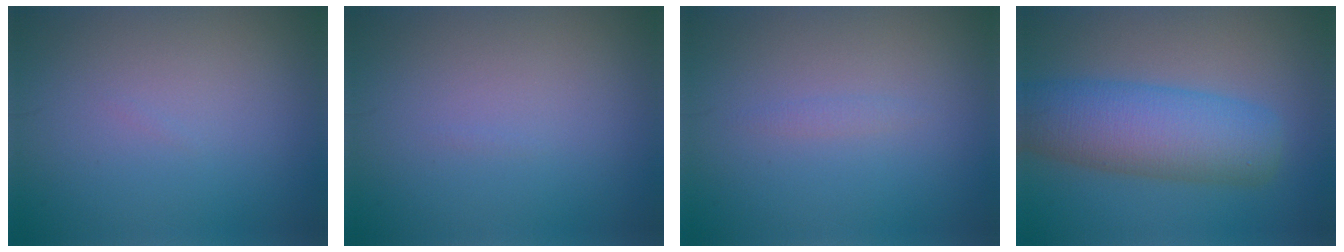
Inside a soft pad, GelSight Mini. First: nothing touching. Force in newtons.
{"total": 0.0}
{"total": 0.6, "press": 0.6, "slide": 0.0}
{"total": 7.5, "press": 7.4, "slide": 0.5}